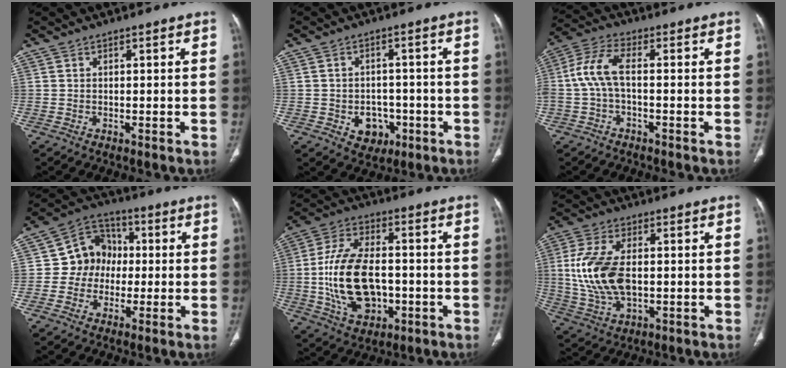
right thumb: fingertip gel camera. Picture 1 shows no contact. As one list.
[{"total": 6.2, "force": [-2.2, 5.0, 3.0], "torque": [-0.015, 0.018, -0.021]}, {"total": 7.7, "force": [-0.6, 3.2, 7.0], "torque": [-0.168, 0.028, -0.019]}, {"total": 9.5, "force": [-0.4, 8.6, 4.1], "torque": [-0.023, 0.025, -0.020]}, {"total": 17.3, "force": [-2.0, 10.4, 13.6], "torque": [-0.249, 0.013, -0.025]}, {"total": 13.6, "force": [0.4, 7.5, 11.3], "torque": [-0.241, -0.002, 0.012]}]